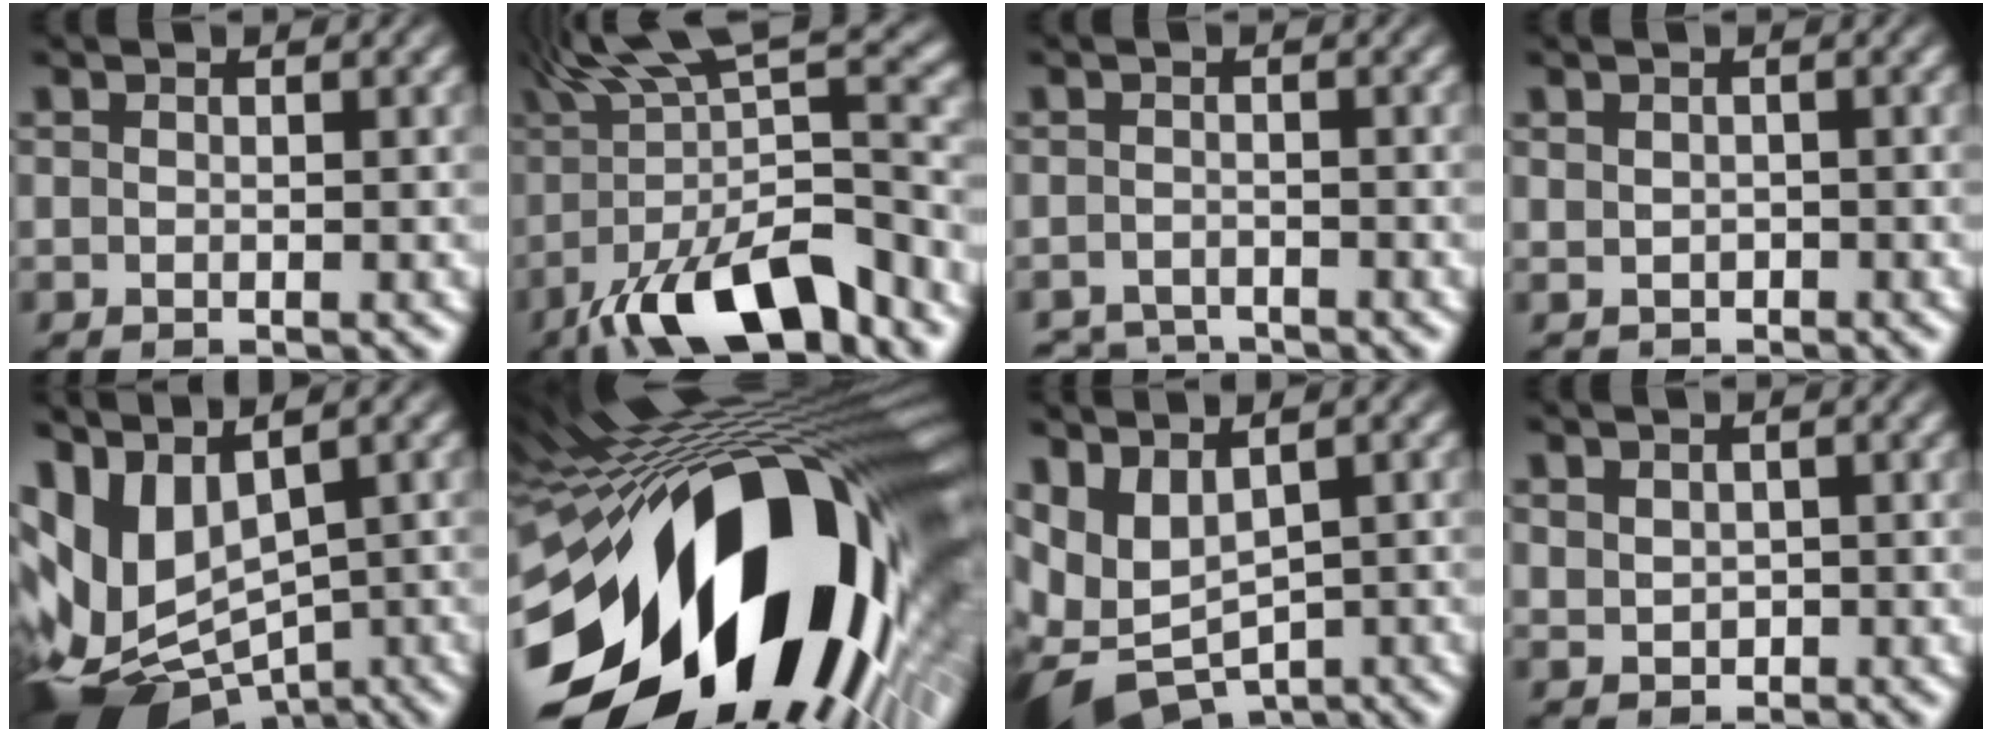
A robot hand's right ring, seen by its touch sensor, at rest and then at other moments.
{"total": 8.9, "force": [-1.6, 3.3, 8.1], "torque": [-0.126, -0.025, -0.007]}
{"total": 3.1, "force": [-3.1, 0.5, -0.1], "torque": [0.001, -0.020, -0.046]}
{"total": 0.6, "force": [-0.5, 0.2, -0.3], "torque": [0.005, -0.013, 0.001]}
{"total": 15.9, "force": [-3.9, 12.8, 8.7], "torque": [-0.235, -0.078, -0.037]}
{"total": 37.0, "force": [-4.7, 21.9, 29.5], "torque": [-0.405, -0.017, -0.062]}
{"total": 10.7, "force": [-3.1, 8.6, 5.5], "torque": [-0.155, -0.056, -0.032]}
{"total": 0.7, "force": [0.3, 0.6, 0.1], "torque": [-0.007, -0.014, 0.021]}